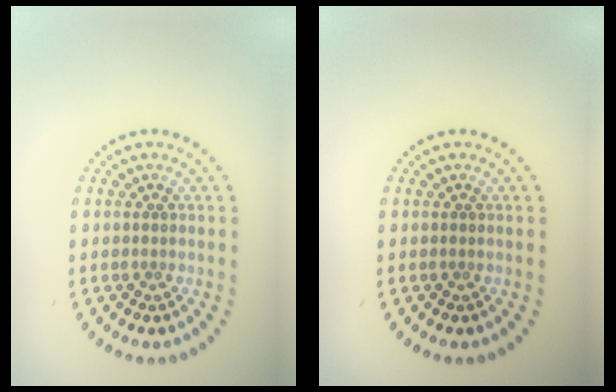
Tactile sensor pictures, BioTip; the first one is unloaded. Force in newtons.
{"total": 0.0}